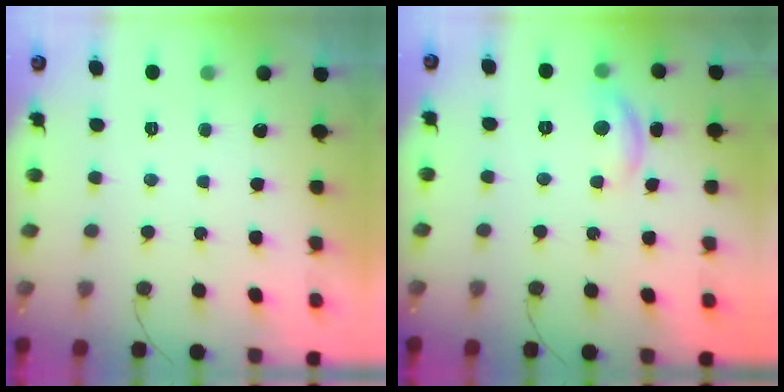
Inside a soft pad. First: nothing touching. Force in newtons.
{"total": 8.7, "press": 8.7, "slide": 0.3}